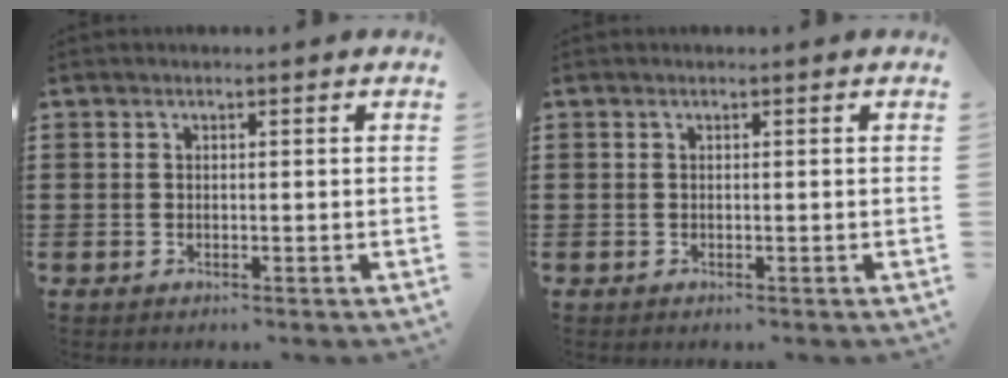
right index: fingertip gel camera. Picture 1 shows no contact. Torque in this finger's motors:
{"motor_torque": [-0.06, 0.04, 0.00, -0.01]}